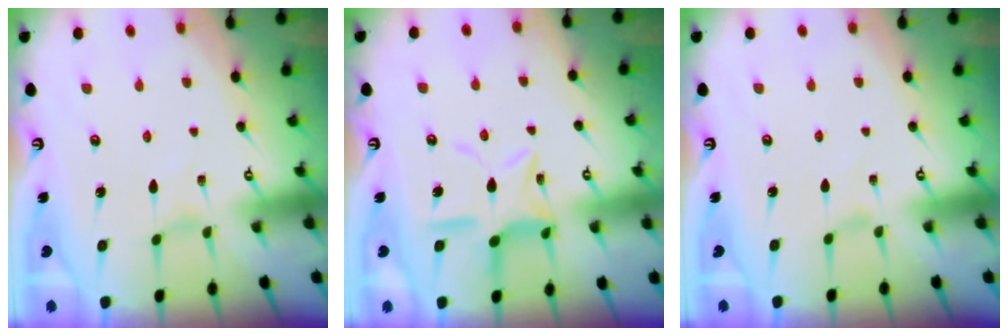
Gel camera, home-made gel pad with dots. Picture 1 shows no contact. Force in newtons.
{"total": 12.1, "press": 12.1, "slide": 0.9}
{"total": 0.5, "press": 0.5, "slide": 0.2}